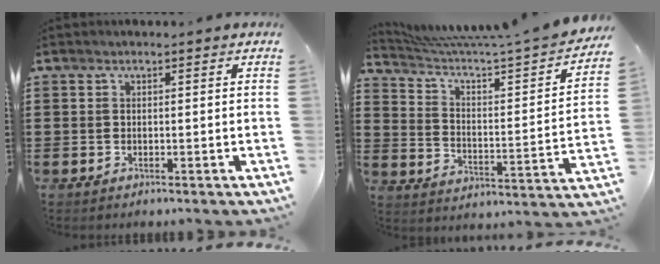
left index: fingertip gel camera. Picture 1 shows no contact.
{"total": 4.6, "force": [3.6, -0.1, 2.8], "torque": [-0.074, -0.046, 0.052]}